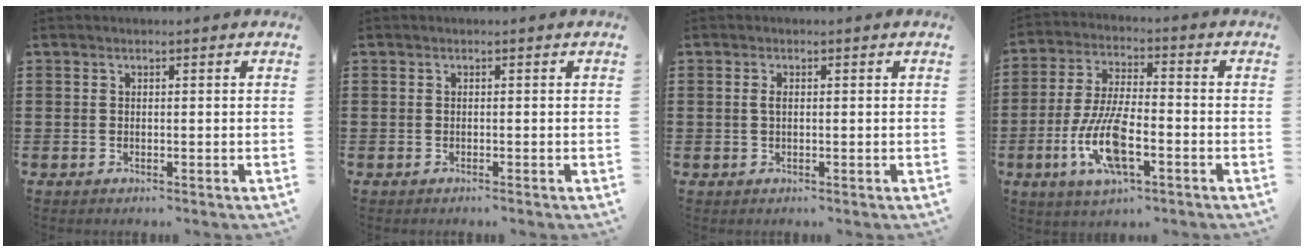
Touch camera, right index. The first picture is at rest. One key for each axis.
{"total": 0.0}
{"total": 1.2, "fx": 0.1, "fy": 0.5, "fz": 1.1, "tx": -0.024, "ty": 0.003, "tz": 0.000}
{"total": 11.1, "fx": -4.0, "fy": 3.8, "fz": 9.6, "tx": -0.212, "ty": -0.009, "tz": -0.076}